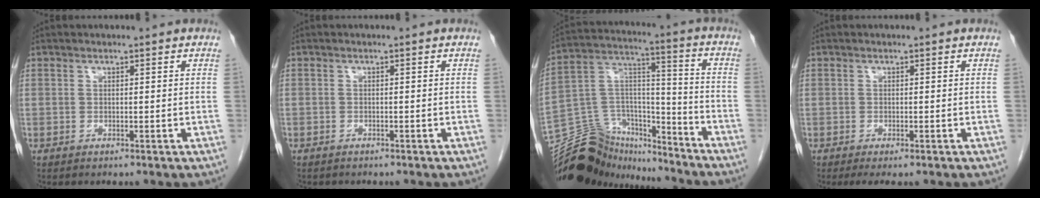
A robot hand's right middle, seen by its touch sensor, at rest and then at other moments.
{"total": 1.2, "force": [-1.1, 0.6, 0.1], "torque": [-0.011, 0.002, -0.017]}
{"total": 18.0, "force": [-16.7, 6.1, 3.2], "torque": [-0.061, 0.069, -0.274]}
{"total": 2.5, "force": [-1.8, 0.6, 1.6], "torque": [-0.023, -0.009, -0.024]}